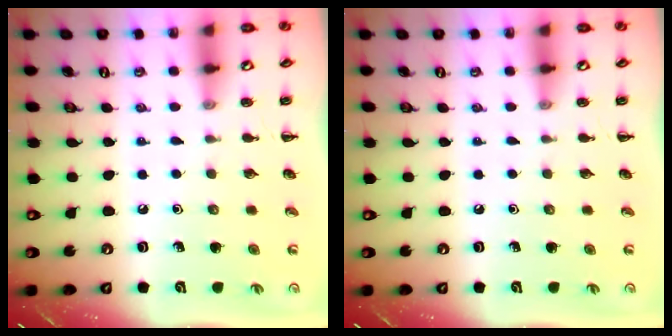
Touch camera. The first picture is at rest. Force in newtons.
{"total": 0.0}